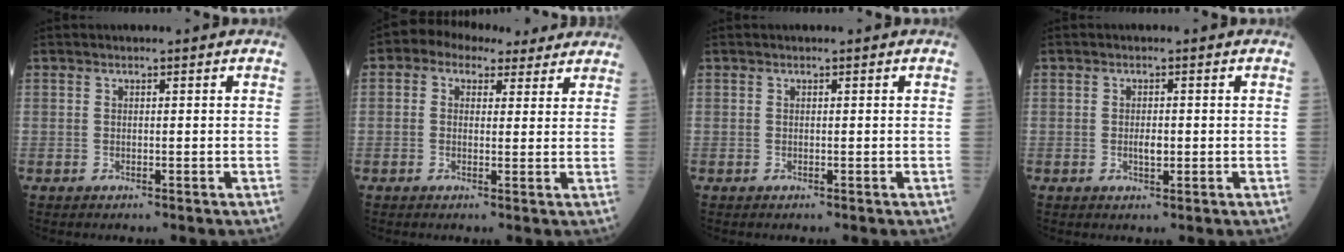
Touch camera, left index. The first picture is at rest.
{"total": 7.0, "force": [4.5, 4.5, 3.0], "torque": [-0.050, 0.038, 0.061]}
{"total": 0.0}
{"total": 1.8, "force": [-0.7, 0.7, 1.6], "torque": [-0.031, -0.005, -0.011]}